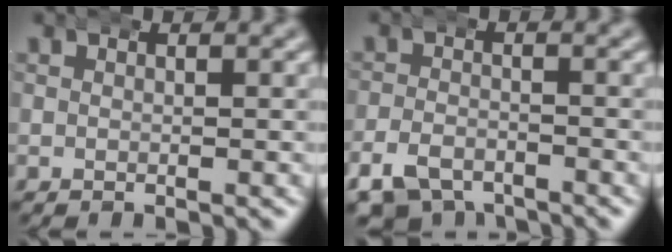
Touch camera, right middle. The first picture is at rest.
{"total": 5.2, "force": [-4.1, 2.8, 1.8], "torque": [-0.025, -0.009, -0.073]}